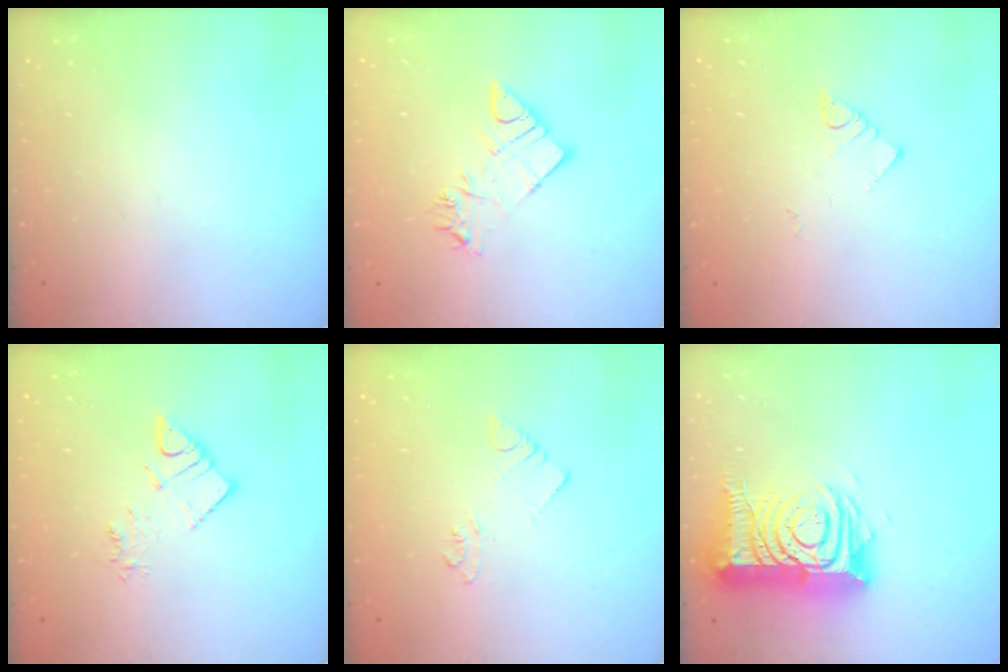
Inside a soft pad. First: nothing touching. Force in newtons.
{"total": 10.5, "press": 10.5, "slide": 1.0}
{"total": 2.9, "press": 2.9, "slide": 0.3}
{"total": 7.1, "press": 7.1, "slide": 0.6}
{"total": 3.6, "press": 3.6, "slide": 0.6}
{"total": 18.4, "press": 18.2, "slide": 2.0}